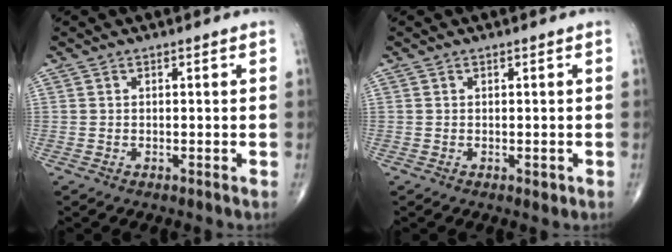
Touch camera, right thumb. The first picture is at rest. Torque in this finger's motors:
{"motor_torque": [0.23, 0.34, -0.35, -0.08, 0.04]}